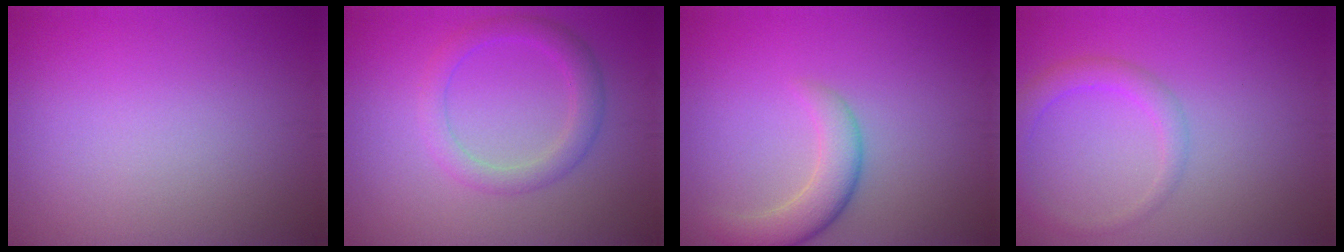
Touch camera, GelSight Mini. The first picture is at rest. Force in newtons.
{"total": 2.8, "press": 2.8, "slide": 0.1}
{"total": 3.7, "press": 3.6, "slide": 0.3}
{"total": 2.3, "press": 2.3, "slide": 0.1}